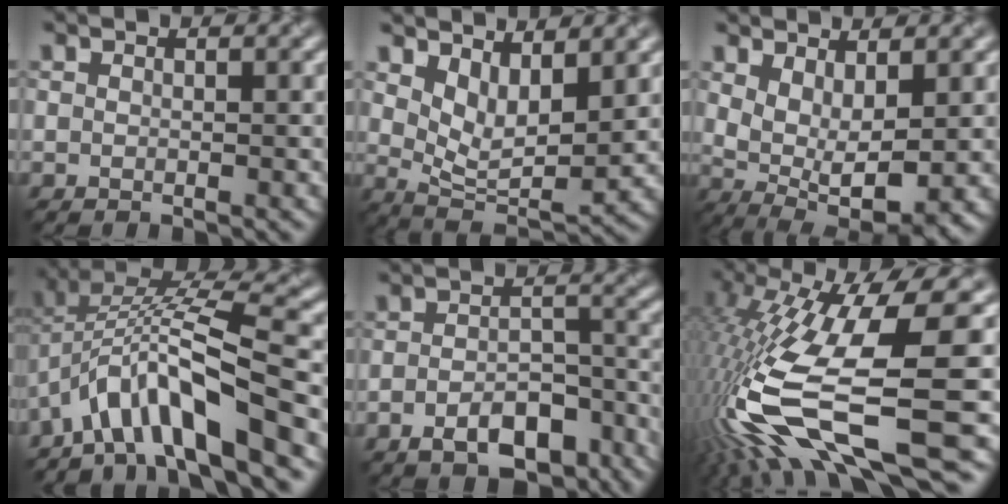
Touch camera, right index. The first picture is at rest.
{"total": 4.3, "force": [2.0, 1.9, 3.2], "torque": [-0.070, -0.011, 0.051]}
{"total": 5.0, "force": [0.4, 2.5, 4.4], "torque": [-0.090, -0.009, 0.028]}
{"total": 9.4, "force": [-5.0, 2.4, 7.6], "torque": [-0.134, 0.022, -0.084]}
{"total": 6.7, "force": [-4.9, 2.6, 3.8], "torque": [-0.059, 0.005, -0.062]}
{"total": 13.6, "force": [-4.1, 3.0, 12.6], "torque": [-0.266, -0.002, -0.046]}